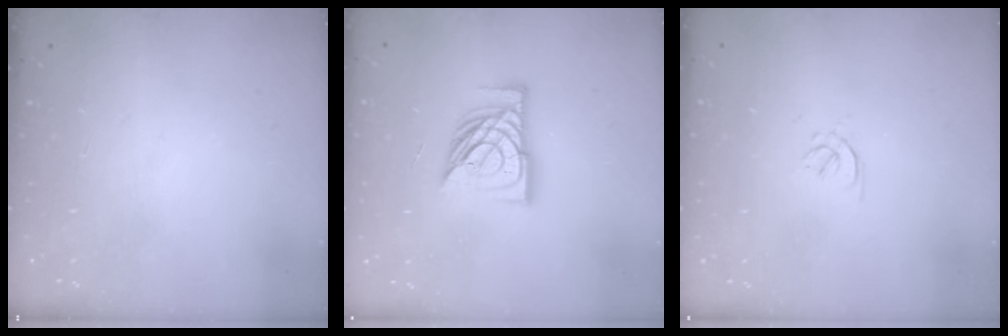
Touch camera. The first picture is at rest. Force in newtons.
{"total": 14.7, "press": 14.7, "slide": 1.6}
{"total": 1.5, "press": 1.4, "slide": 0.6}